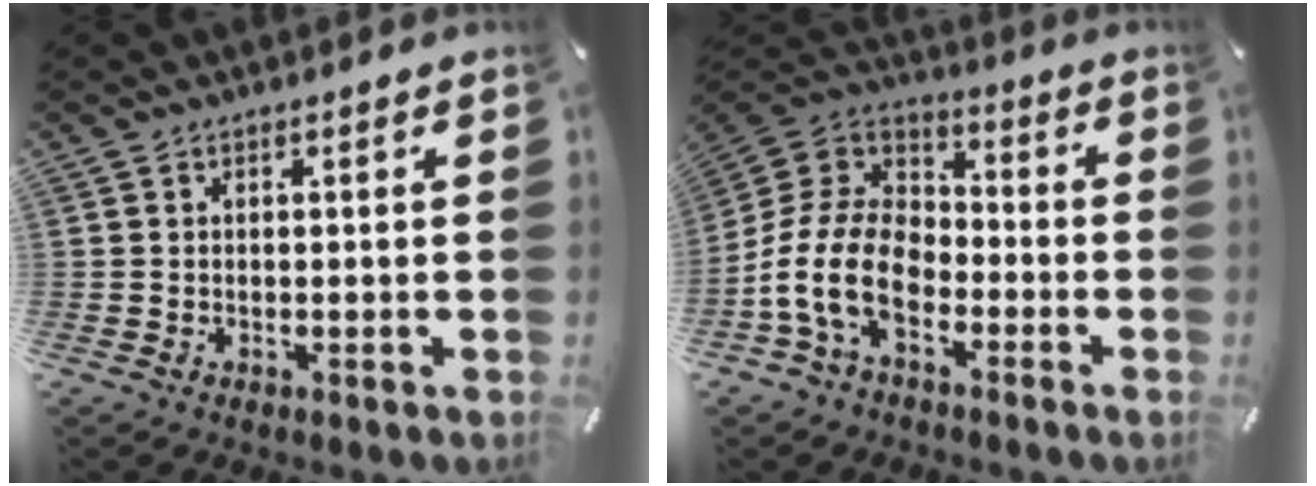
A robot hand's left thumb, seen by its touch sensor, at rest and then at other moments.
{"total": 15.0, "force": [-7.4, 9.1, 9.3], "torque": [-0.216, 0.021, -0.143]}